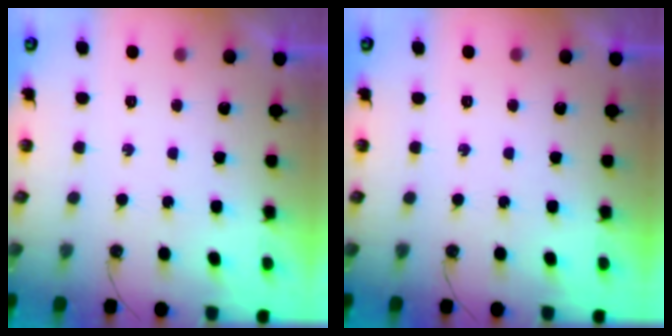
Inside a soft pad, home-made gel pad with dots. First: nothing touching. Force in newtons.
{"total": 0.0}